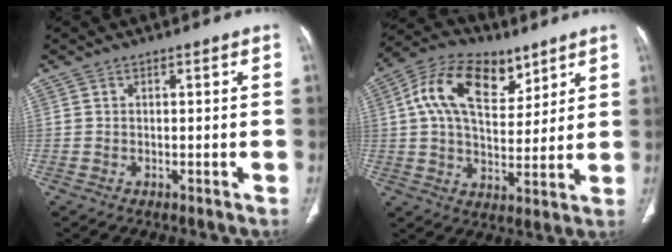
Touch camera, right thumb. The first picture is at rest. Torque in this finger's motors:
{"motor_torque": [0.17, 0.23, 0.49, -0.34, 0.23]}